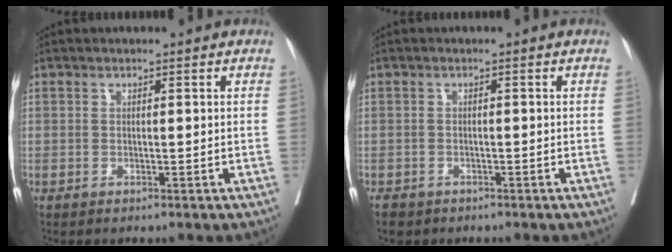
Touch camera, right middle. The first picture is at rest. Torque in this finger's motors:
{"motor_torque": [0.28, -0.40, -0.02, 0.03]}